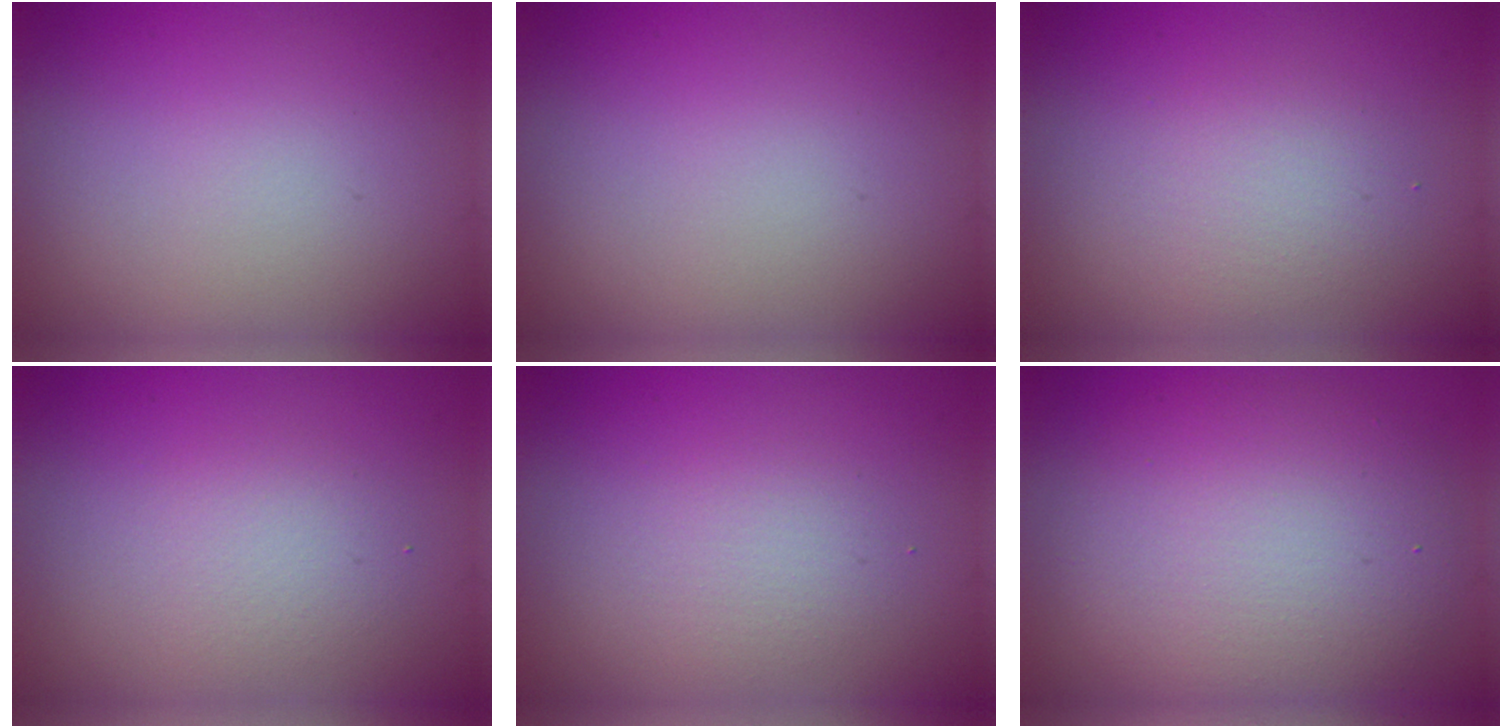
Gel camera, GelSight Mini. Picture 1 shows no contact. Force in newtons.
{"total": 0.0}
{"total": 2.4, "press": 2.4, "slide": 0.1}
{"total": 2.2, "press": 2.2, "slide": 0.3}
{"total": 1.9, "press": 1.9, "slide": 0.2}
{"total": 7.8, "press": 7.8, "slide": 0.6}